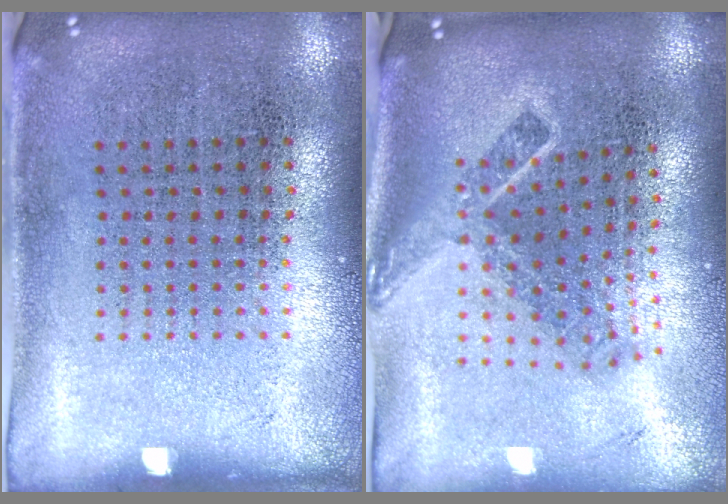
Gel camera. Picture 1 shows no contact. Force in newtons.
{"total": 2.2, "press": 1.5, "slide": 1.6}